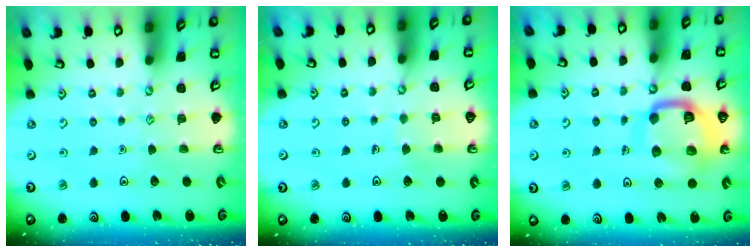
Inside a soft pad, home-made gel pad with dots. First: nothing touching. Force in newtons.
{"total": 2.3, "press": 2.3, "slide": 0.1}
{"total": 15.9, "press": 15.9, "slide": 1.6}